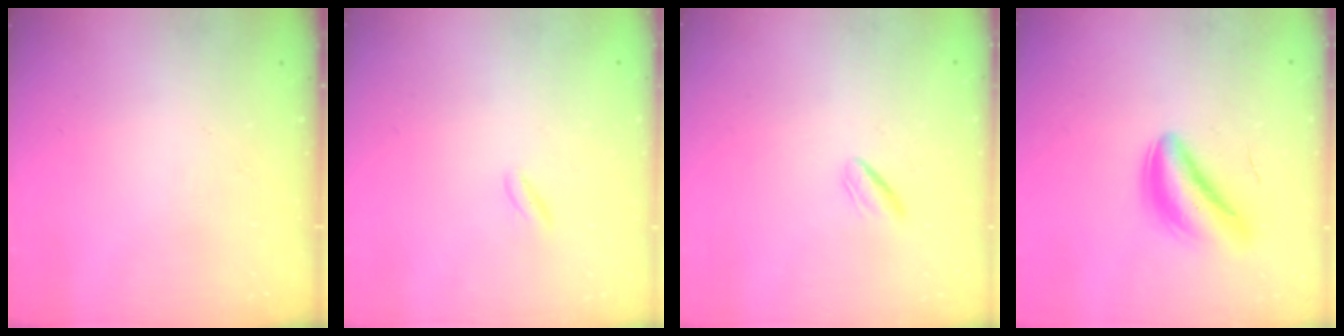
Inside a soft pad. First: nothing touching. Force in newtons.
{"total": 1.9, "press": 1.7, "slide": 0.8}
{"total": 2.3, "press": 1.9, "slide": 1.2}
{"total": 5.4, "press": 5.2, "slide": 1.4}